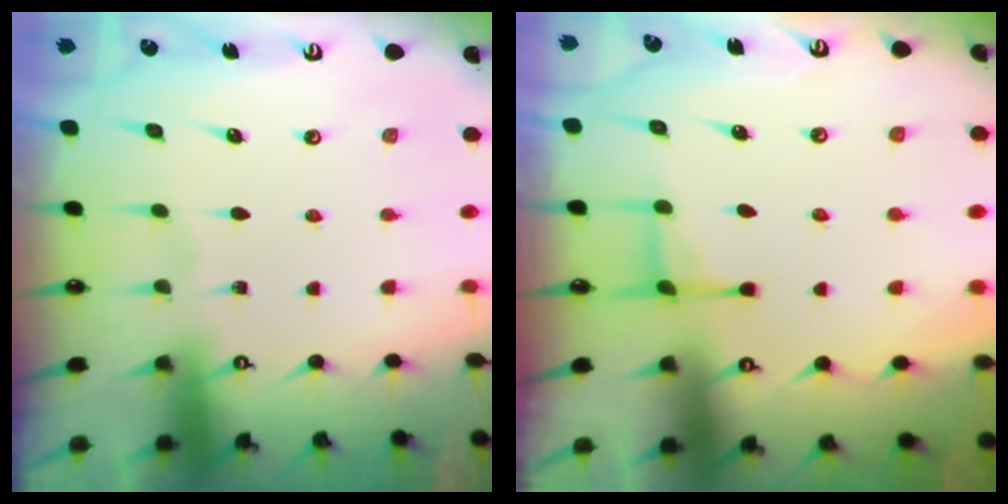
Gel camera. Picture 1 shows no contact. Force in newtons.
{"total": 2.6, "press": 2.5, "slide": 0.8}